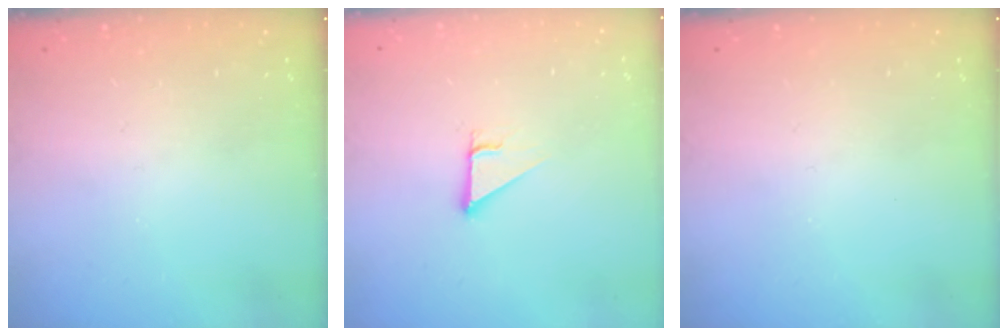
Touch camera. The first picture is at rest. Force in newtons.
{"total": 2.7, "press": 2.7, "slide": 0.3}
{"total": 0.0}